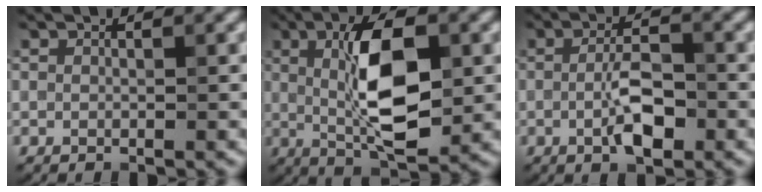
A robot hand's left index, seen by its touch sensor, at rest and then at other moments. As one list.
[{"total": 8.4, "force": [0.7, 3.1, 7.8], "torque": [-0.134, 0.001, 0.010]}, {"total": 4.0, "force": [-1.1, 1.4, 3.5], "torque": [-0.066, 0.000, -0.022]}]